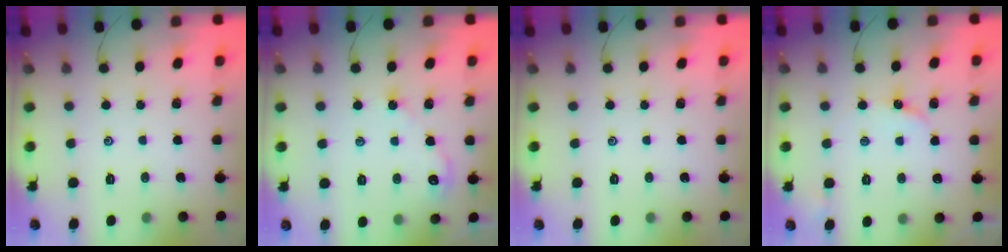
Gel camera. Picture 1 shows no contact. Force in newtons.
{"total": 2.5, "press": 2.5, "slide": 0.4}
{"total": 0.0}
{"total": 3.6, "press": 3.5, "slide": 0.3}